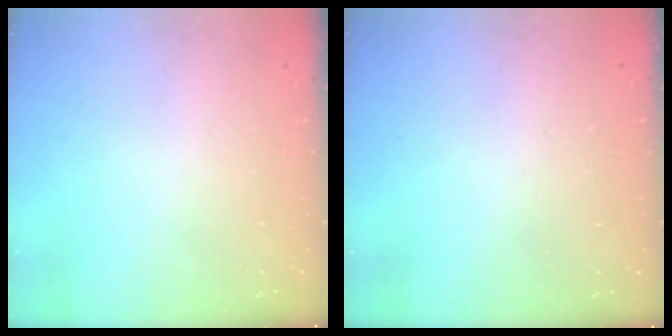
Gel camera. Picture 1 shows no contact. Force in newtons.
{"total": 3.8, "press": 3.8, "slide": 0.2}